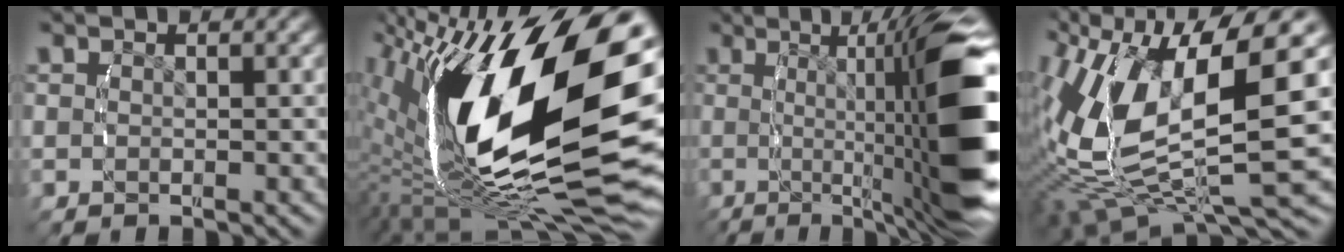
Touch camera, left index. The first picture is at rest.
{"total": 22.8, "force": [-0.8, 10.8, 20.0], "torque": [-0.318, -0.008, -0.006]}
{"total": 17.0, "force": [0.6, 4.5, 16.4], "torque": [-0.196, 0.021, -0.004]}
{"total": 16.2, "force": [-0.6, 9.5, 13.1], "torque": [-0.260, -0.049, 0.013]}